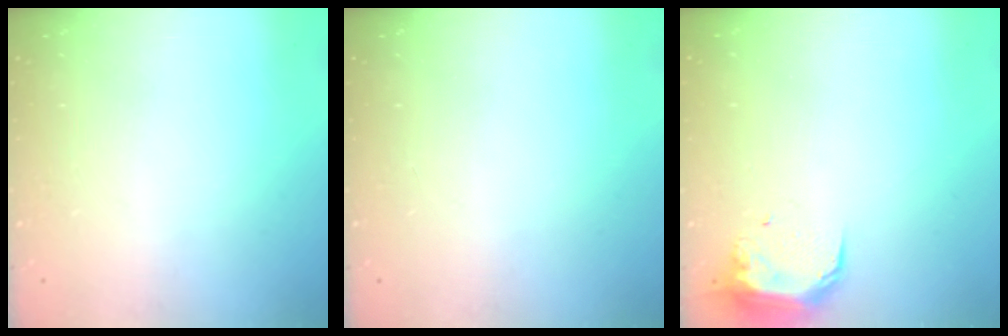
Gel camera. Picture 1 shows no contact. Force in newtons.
{"total": 0.0}
{"total": 9.2, "press": 9.2, "slide": 0.6}